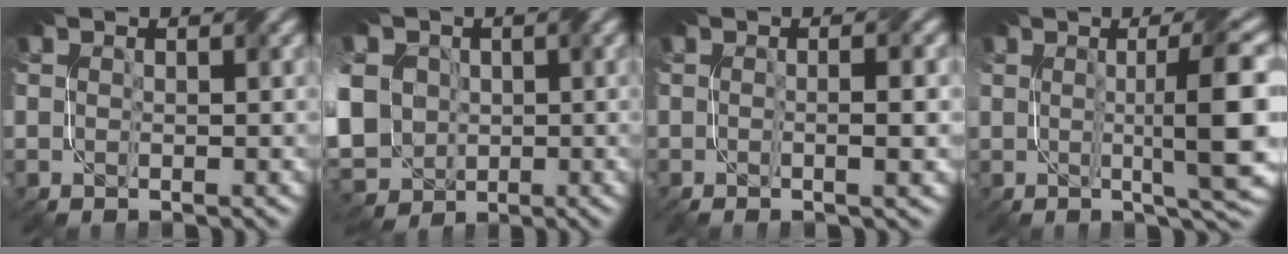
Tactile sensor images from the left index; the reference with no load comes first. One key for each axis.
{"total": 13.4, "fx": -1.1, "fy": 10.9, "fz": 7.7, "tx": -0.179, "ty": -0.006, "tz": -0.047}
{"total": 3.0, "fx": -0.1, "fy": 0.7, "fz": 3.0, "tx": -0.030, "ty": 0.000, "tz": -0.008}
{"total": 7.5, "fx": 0.4, "fy": 1.1, "fz": 7.4, "tx": -0.100, "ty": 0.006, "tz": 0.007}